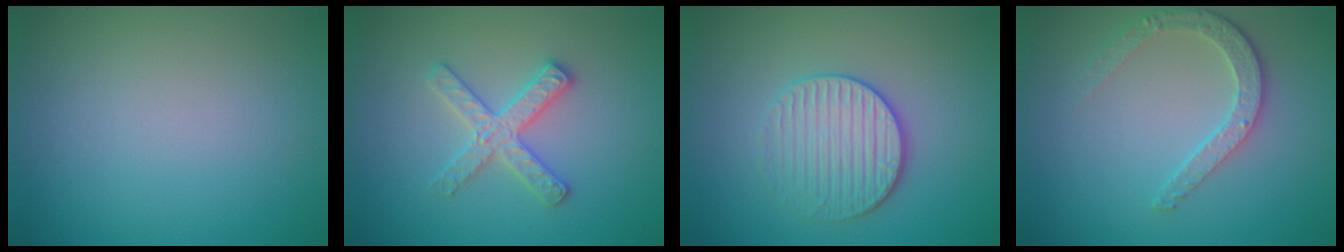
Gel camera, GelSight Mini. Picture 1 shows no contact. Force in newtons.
{"total": 2.8, "press": 2.8, "slide": 0.3}
{"total": 3.4, "press": 3.2, "slide": 1.2}
{"total": 2.8, "press": 2.5, "slide": 1.2}